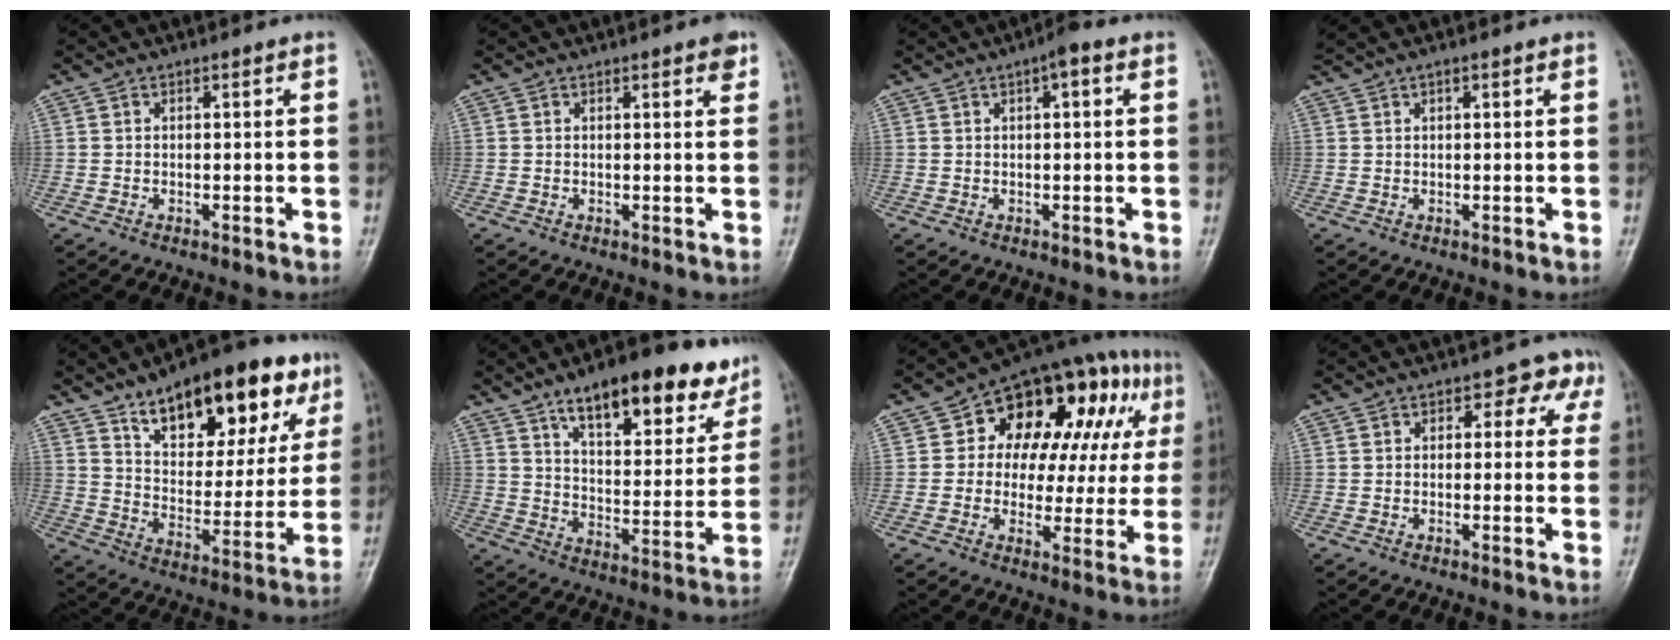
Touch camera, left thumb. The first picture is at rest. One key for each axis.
{"total": 2.2, "fx": 1.3, "fy": 0.6, "fz": 1.6, "tx": -0.016, "ty": -0.004, "tz": 0.013}
{"total": 3.2, "fx": 1.3, "fy": 0.9, "fz": 2.8, "tx": -0.039, "ty": 0.006, "tz": 0.012}
{"total": 2.0, "fx": 1.3, "fy": 0.4, "fz": 1.5, "tx": -0.037, "ty": 0.015, "tz": 0.026}
{"total": 23.6, "fx": 13.8, "fy": 10.4, "fz": 16.1, "tx": -0.187, "ty": -0.038, "tz": 0.214}
{"total": 20.3, "fx": 13.2, "fy": 8.0, "fz": 13.2, "tx": -0.139, "ty": -0.052, "tz": 0.200}
{"total": 21.8, "fx": 6.8, "fy": 13.1, "fz": 16.0, "tx": -0.152, "ty": 0.029, "tz": 0.090}
{"total": 5.1, "fx": 1.8, "fy": 3.4, "fz": 3.2, "tx": 0.004, "ty": 0.003, "tz": 0.008}